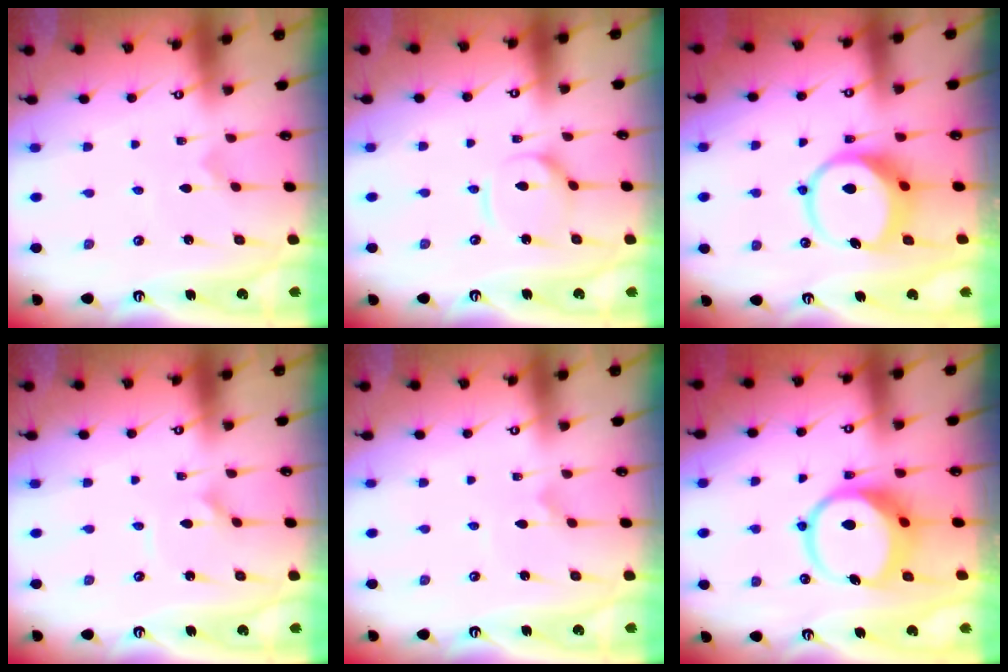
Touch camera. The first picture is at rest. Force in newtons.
{"total": 6.9, "press": 6.8, "slide": 0.5}
{"total": 9.4, "press": 9.3, "slide": 1.2}
{"total": 1.6, "press": 1.6, "slide": 0.1}
{"total": 0.9, "press": 0.9, "slide": 0.0}
{"total": 11.6, "press": 11.5, "slide": 1.4}